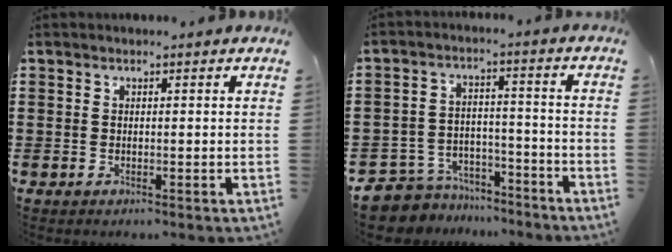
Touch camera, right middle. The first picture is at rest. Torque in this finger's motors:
{"motor_torque": [0.11, 0.25, 0.11, 0.00]}